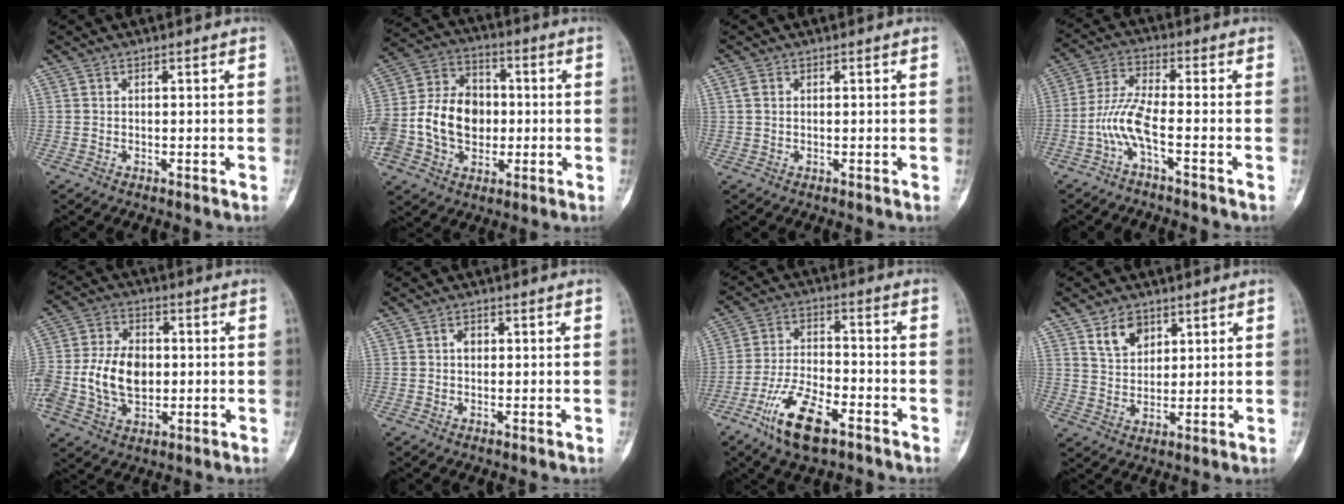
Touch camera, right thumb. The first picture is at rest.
{"total": 18.6, "force": [-2.5, 14.3, 11.7], "torque": [-0.215, 0.035, -0.039]}
{"total": 1.7, "force": [0.4, 1.3, 1.0], "torque": [-0.021, 0.003, 0.007]}
{"total": 7.2, "force": [-3.2, 1.7, 6.2], "torque": [-0.146, 0.035, -0.068]}
{"total": 13.9, "force": [-1.3, 9.8, 9.8], "torque": [-0.176, 0.016, -0.020]}
{"total": 1.7, "force": [0.2, 1.4, 1.0], "torque": [-0.005, 0.004, 0.000]}
{"total": 12.8, "force": [-7.4, 5.3, 8.9], "torque": [-0.161, 0.033, -0.137]}
{"total": 6.4, "force": [3.5, 4.4, 3.0], "torque": [-0.026, -0.023, 0.068]}